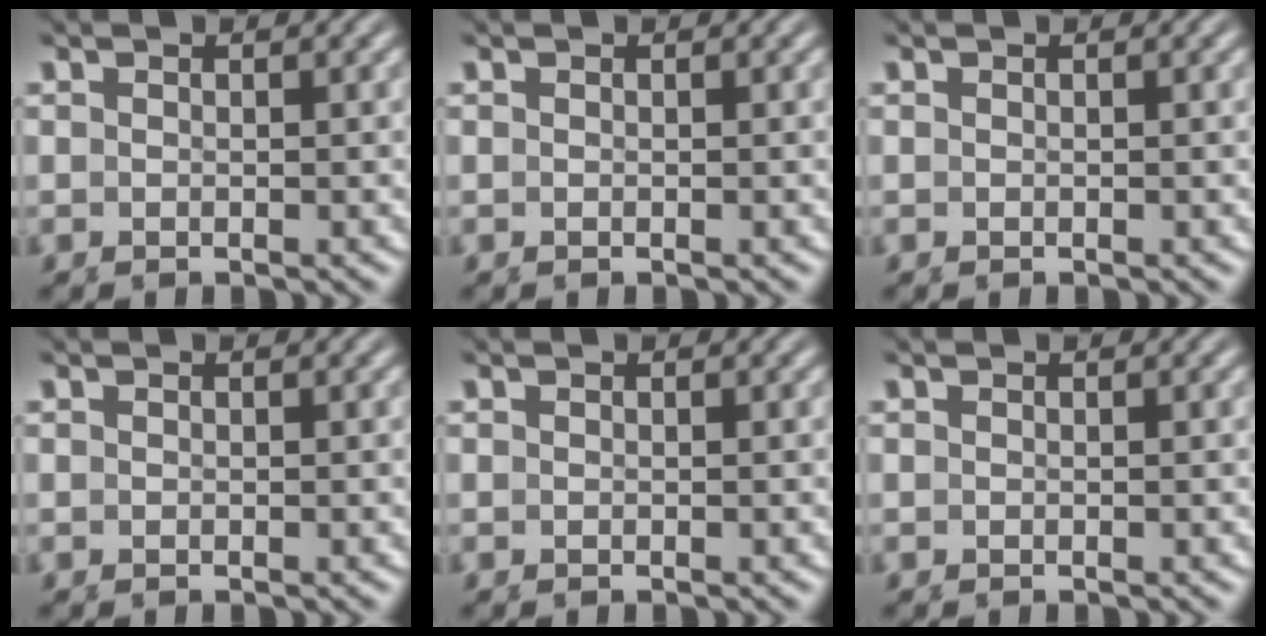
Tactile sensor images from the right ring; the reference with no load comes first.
{"total": 0.0}
{"total": 0.0}
{"total": 0.0}
{"total": 0.0}
{"total": 0.0}